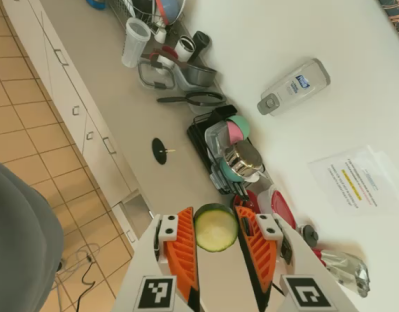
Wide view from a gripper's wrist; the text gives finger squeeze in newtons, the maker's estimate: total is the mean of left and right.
{"total": 7.8, "left": 7.8, "right": 7.9}